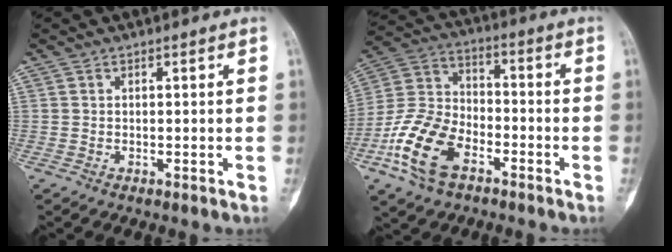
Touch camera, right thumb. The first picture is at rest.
{"total": 15.0, "force": [-7.2, 8.9, 9.8], "torque": [-0.198, 0.037, -0.144]}